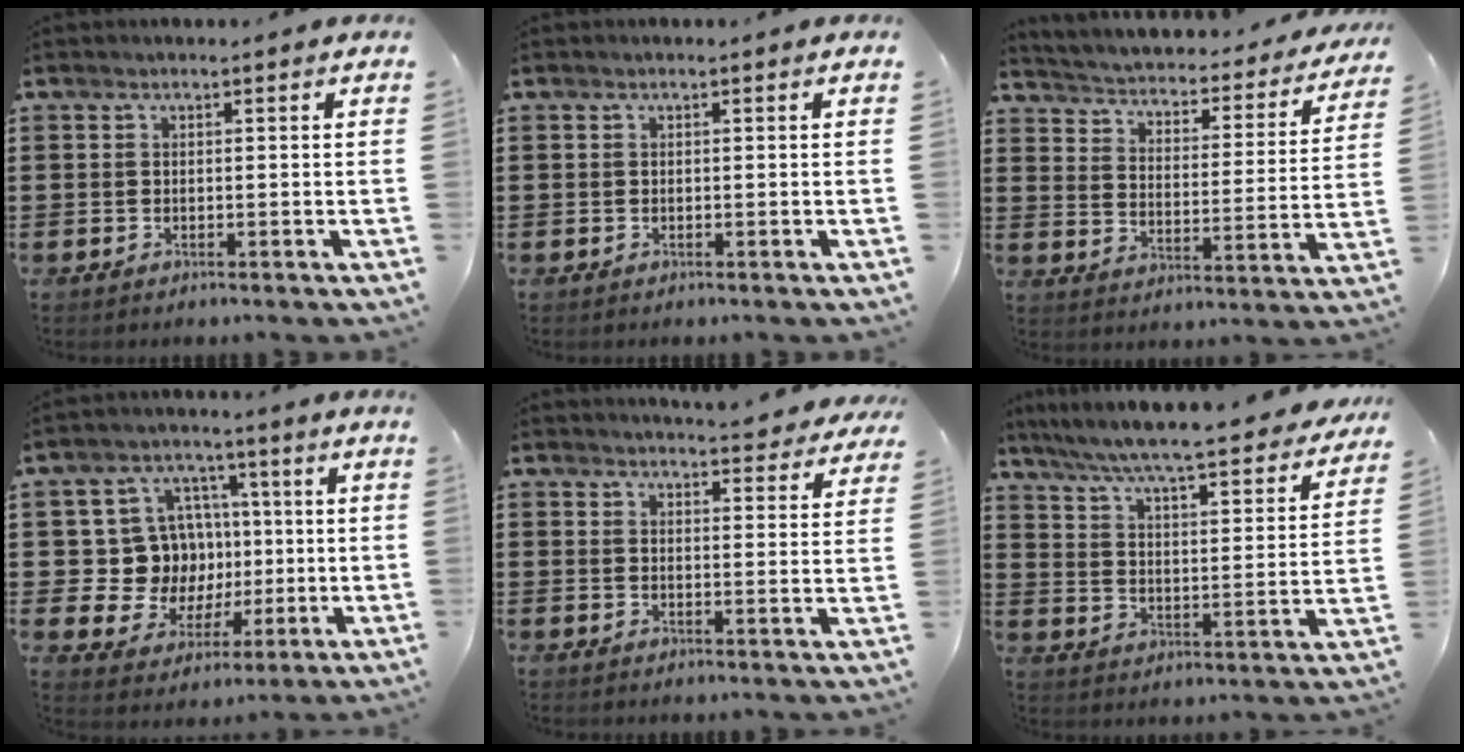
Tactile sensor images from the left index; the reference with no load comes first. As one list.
[{"total": 0.0}, {"total": 1.7, "force": [1.6, 0.2, 0.4], "torque": [-0.025, -0.027, 0.014]}, {"total": 11.0, "force": [1.5, 10.4, 3.1], "torque": [-0.089, 0.001, 0.042]}, {"total": 4.4, "force": [4.3, 0.0, 0.6], "torque": [-0.011, -0.027, 0.076]}, {"total": 6.2, "force": [5.7, -0.5, 2.4], "torque": [-0.074, -0.047, 0.089]}]